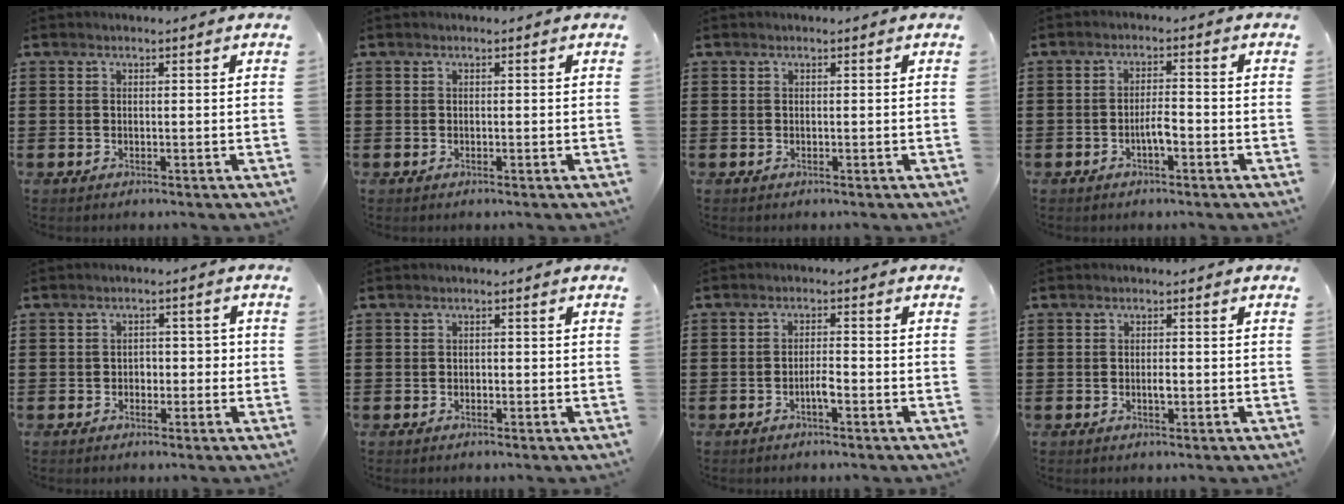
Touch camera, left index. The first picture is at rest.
{"total": 0.0}
{"total": 0.0}
{"total": 3.0, "force": [-1.3, 0.8, 2.6], "torque": [-0.048, 0.008, -0.026]}
{"total": 2.3, "force": [-0.7, 1.8, 1.3], "torque": [-0.024, 0.004, -0.021]}
{"total": 0.6, "force": [-0.4, 0.4, 0.2], "torque": [-0.007, 0.001, -0.009]}
{"total": 2.4, "force": [-1.3, 0.4, 1.9], "torque": [-0.038, 0.005, -0.025]}
{"total": 1.4, "force": [-0.4, 0.5, 1.3], "torque": [-0.026, 0.000, -0.007]}